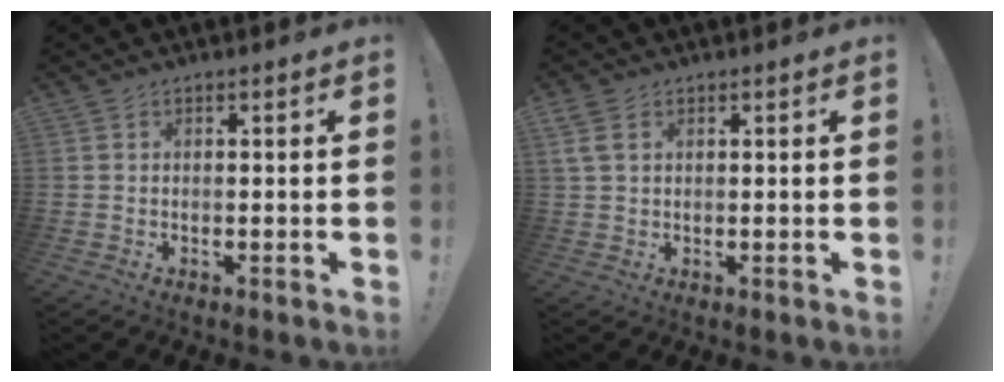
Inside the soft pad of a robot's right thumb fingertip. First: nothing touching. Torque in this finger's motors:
{"motor_torque": [0.58, 1.95, 0.32, -0.22, 0.03]}